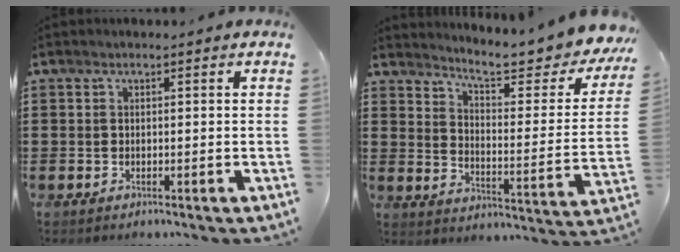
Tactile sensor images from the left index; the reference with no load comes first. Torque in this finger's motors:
{"motor_torque": [2.14, 0.00, 0.55, 0.13]}